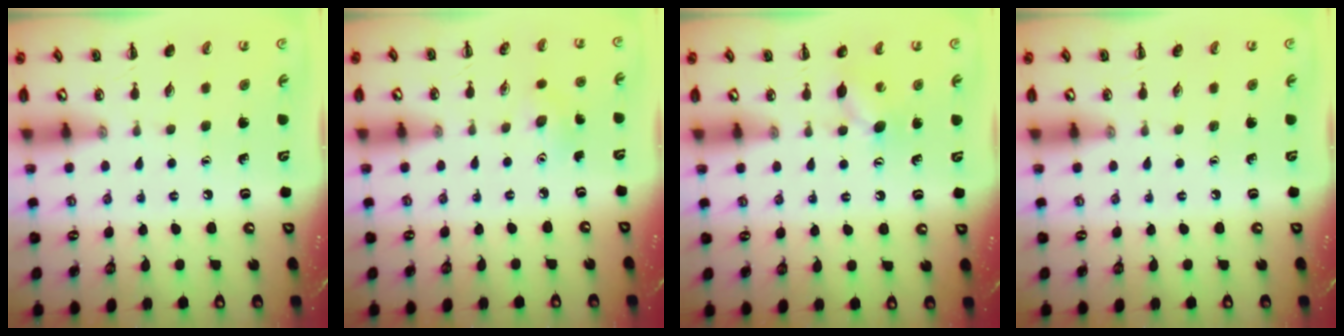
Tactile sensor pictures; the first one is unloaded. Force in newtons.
{"total": 3.8, "press": 3.7, "slide": 1.0}
{"total": 6.1, "press": 6.0, "slide": 1.1}
{"total": 0.0}